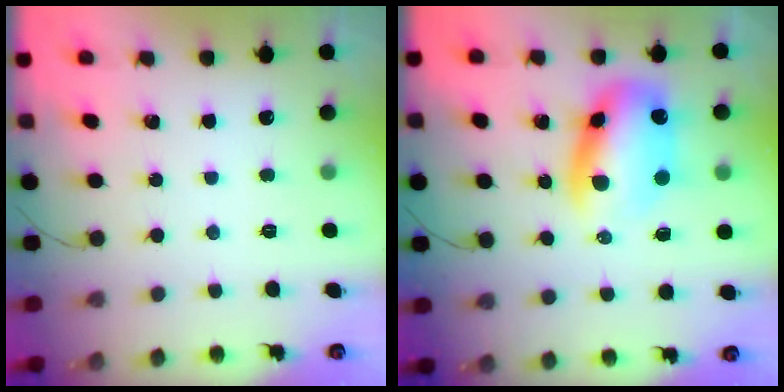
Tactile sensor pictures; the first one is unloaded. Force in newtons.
{"total": 11.8, "press": 11.3, "slide": 3.2}